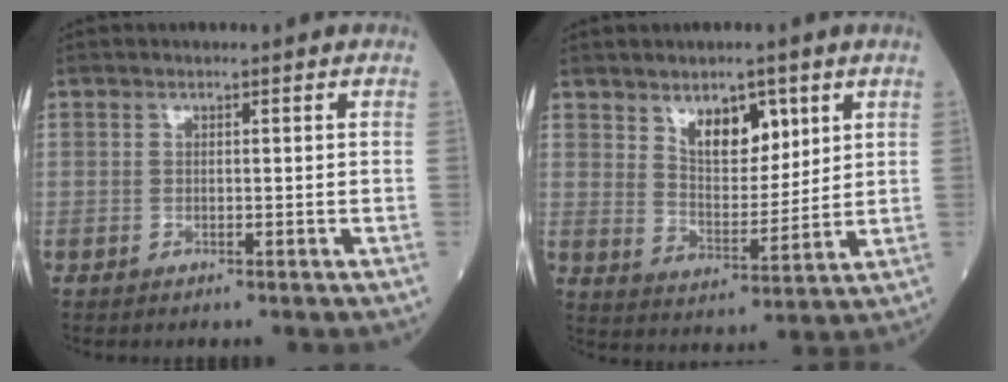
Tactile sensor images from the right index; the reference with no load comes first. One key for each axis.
{"total": 7.6, "fx": 4.2, "fy": 3.7, "fz": 5.1, "tx": -0.082, "ty": -0.005, "tz": 0.076}